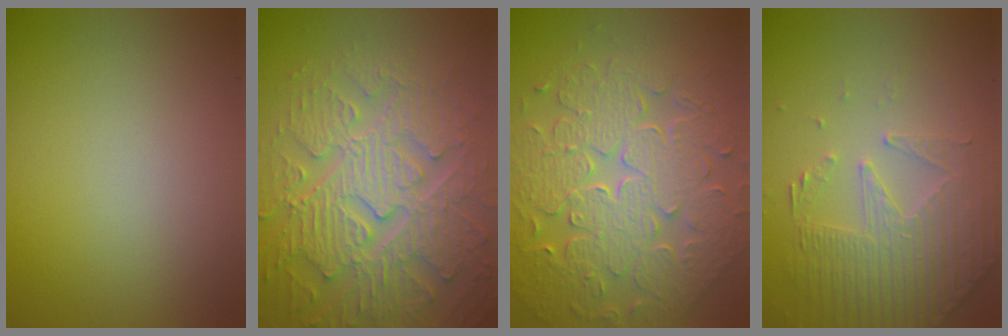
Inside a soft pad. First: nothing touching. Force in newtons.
{"total": 8.5, "press": 6.5, "slide": 5.4}
{"total": 9.5, "press": 6.7, "slide": 6.7}
{"total": 4.8, "press": 3.7, "slide": 3.1}